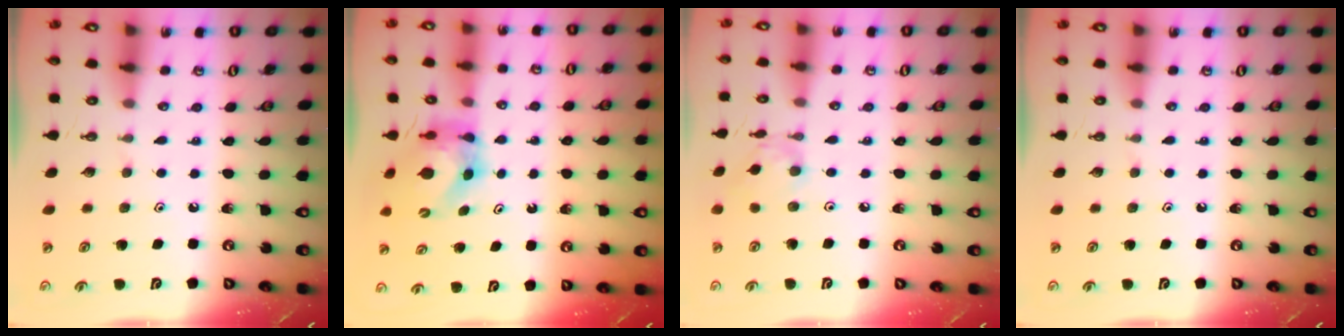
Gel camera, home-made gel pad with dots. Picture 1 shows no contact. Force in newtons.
{"total": 5.5, "press": 5.5, "slide": 0.6}
{"total": 3.6, "press": 3.6, "slide": 0.4}
{"total": 0.0}